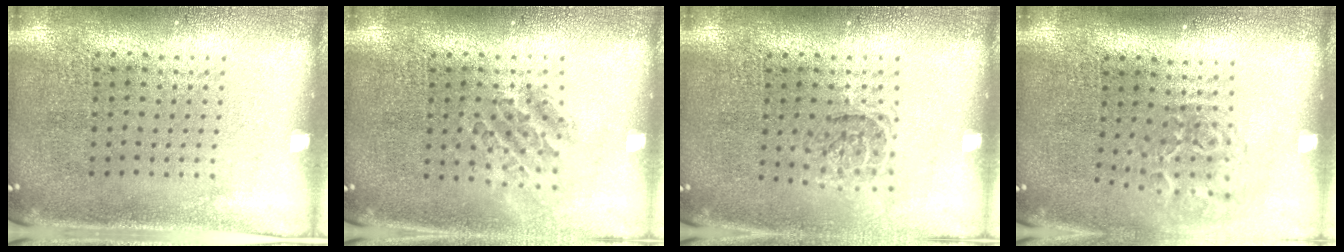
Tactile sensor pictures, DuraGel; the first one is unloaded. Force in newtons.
{"total": 1.3, "press": 1.0, "slide": 0.7}
{"total": 1.2, "press": 1.1, "slide": 0.5}
{"total": 1.9, "press": 1.2, "slide": 1.4}